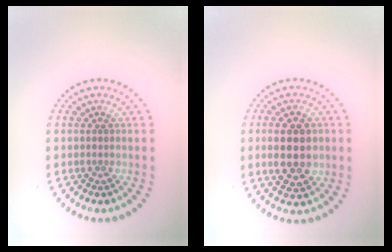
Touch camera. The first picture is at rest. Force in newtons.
{"total": 5.1, "press": 5.0, "slide": 0.2}